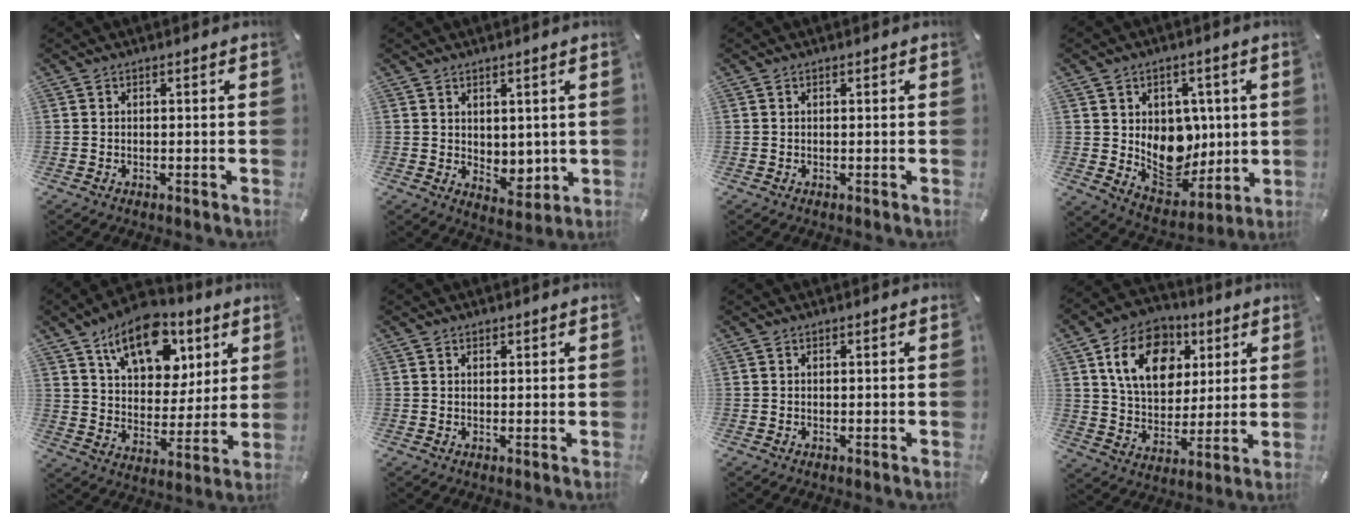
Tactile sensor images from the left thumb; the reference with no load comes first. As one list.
[{"total": 4.3, "force": [1.2, 3.6, 1.9], "torque": [-0.004, -0.011, 0.022]}, {"total": 0.0}, {"total": 13.0, "force": [1.9, 11.1, 6.6], "torque": [-0.071, -0.023, 0.052]}, {"total": 16.7, "force": [9.8, 10.2, 8.9], "torque": [-0.138, -0.047, 0.173]}, {"total": 0.9, "force": [0.6, 0.6, 0.2], "torque": [0.004, -0.003, 0.010]}, {"total": 0.0}, {"total": 15.3, "force": [6.3, 11.5, 7.8], "torque": [-0.130, -0.008, 0.119]}]